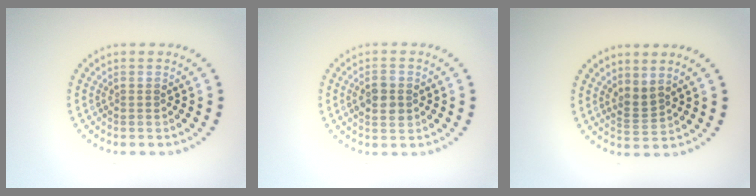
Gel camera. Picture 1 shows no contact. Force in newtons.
{"total": 2.7, "press": 2.7, "slide": 0.1}
{"total": 1.8, "press": 1.3, "slide": 1.3}